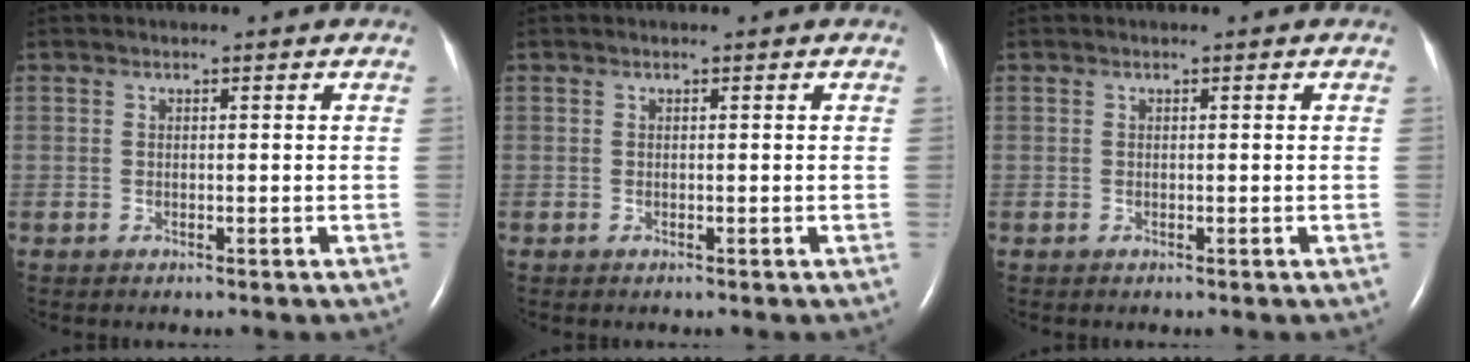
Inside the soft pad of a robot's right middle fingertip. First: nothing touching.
{"total": 0.0}
{"total": 0.0}